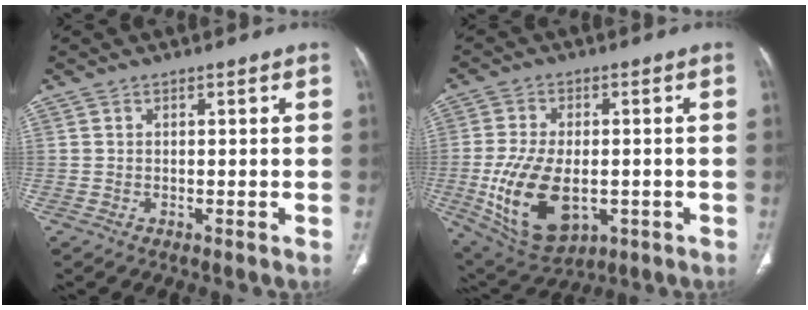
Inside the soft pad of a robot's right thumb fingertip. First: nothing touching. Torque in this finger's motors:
{"motor_torque": [0.57, -0.02, 1.40, -0.06, 0.45]}